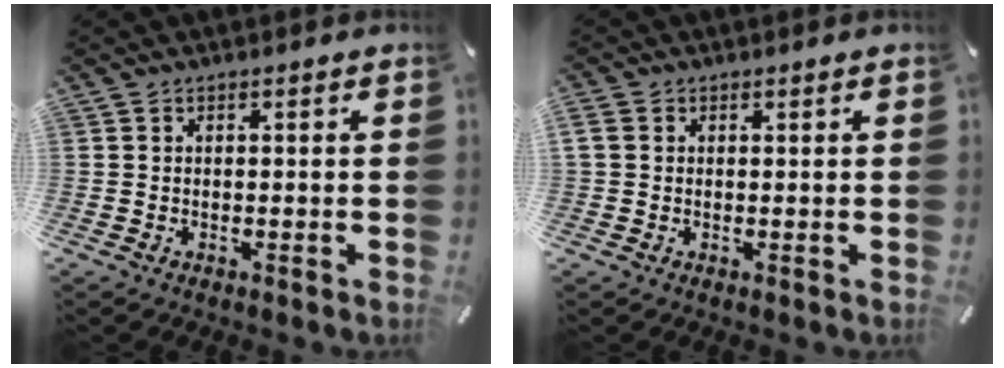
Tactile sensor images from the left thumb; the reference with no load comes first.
{"total": 1.8, "force": [0.5, 1.6, 0.7], "torque": [-0.016, 0.006, 0.008]}